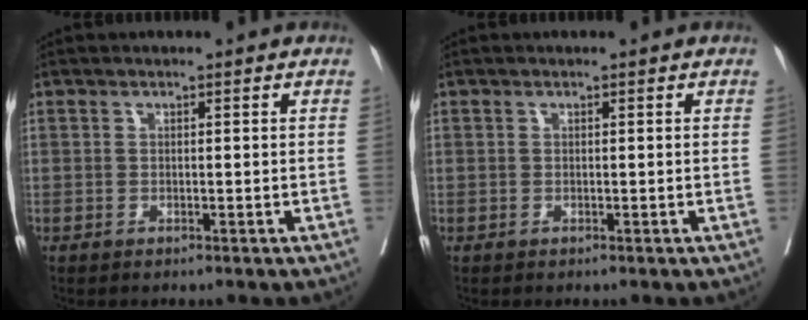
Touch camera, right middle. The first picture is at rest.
{"total": 0.0}